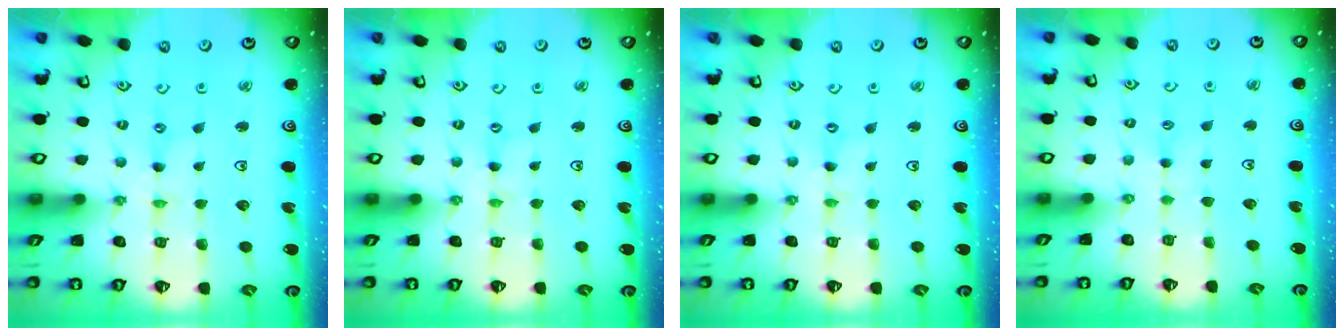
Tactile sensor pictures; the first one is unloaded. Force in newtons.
{"total": 0.8, "press": 0.8, "slide": 0.1}
{"total": 0.0}
{"total": 2.1, "press": 2.0, "slide": 0.4}